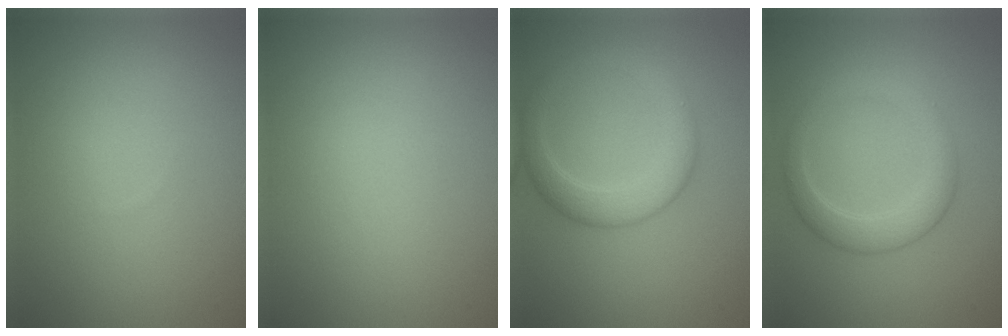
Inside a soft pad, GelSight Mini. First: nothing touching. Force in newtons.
{"total": 0.0}
{"total": 3.6, "press": 3.6, "slide": 0.1}
{"total": 2.8, "press": 2.8, "slide": 0.2}